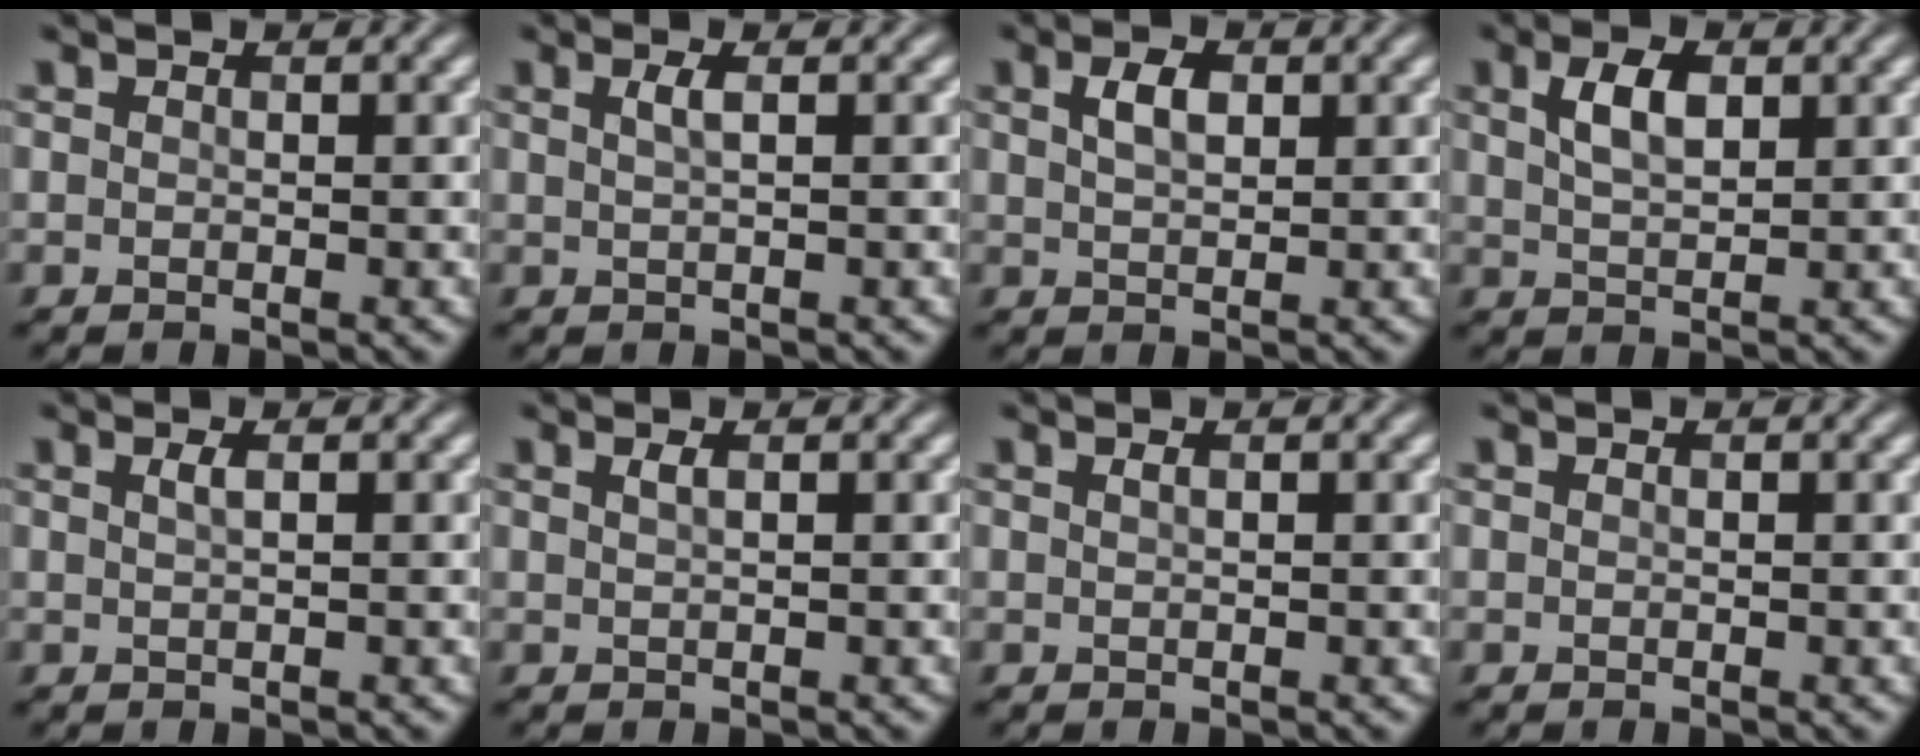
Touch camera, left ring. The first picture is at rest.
{"total": 1.4, "force": [0.4, 0.4, 1.3], "torque": [-0.022, 0.002, 0.006]}
{"total": 2.4, "force": [0.9, 1.2, 1.8], "torque": [-0.039, 0.003, 0.019]}
{"total": 3.3, "force": [1.2, 1.6, 2.6], "torque": [-0.054, 0.004, 0.027]}
{"total": 1.1, "force": [0.4, 0.4, 0.9], "torque": [-0.014, 0.002, 0.005]}
{"total": 0.9, "force": [0.4, 0.3, 0.8], "torque": [-0.011, 0.002, 0.006]}
{"total": 0.5, "force": [0.2, 0.2, 0.4], "torque": [-0.006, 0.004, 0.004]}
{"total": 0.0}